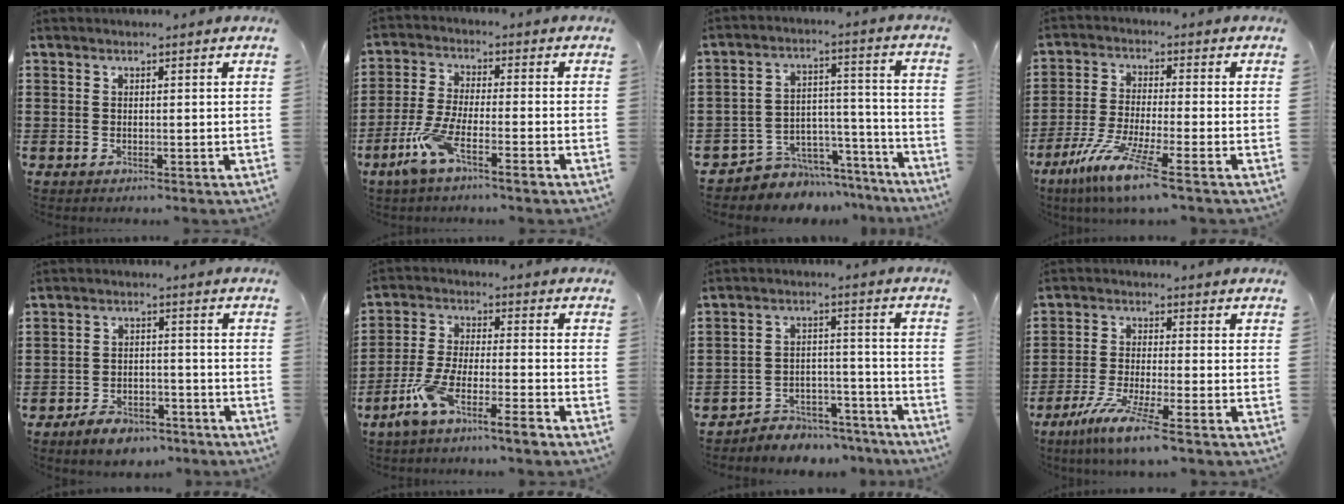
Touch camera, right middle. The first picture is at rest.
{"total": 7.2, "force": [-4.4, 1.3, 5.5], "torque": [-0.129, -0.013, -0.086]}
{"total": 5.8, "force": [-5.1, 2.7, -0.3], "torque": [-0.001, 0.016, -0.100]}
{"total": 8.3, "force": [-5.9, 0.0, 5.9], "torque": [-0.128, -0.019, -0.114]}
{"total": 4.4, "force": [-4.0, 1.4, 1.2], "torque": [-0.020, 0.011, -0.077]}
{"total": 7.9, "force": [-6.2, 0.4, 4.9], "torque": [-0.118, -0.013, -0.124]}
{"total": 5.0, "force": [-4.9, 1.2, 0.1], "torque": [-0.003, 0.016, -0.101]}
{"total": 6.7, "force": [-4.9, 0.1, 4.6], "torque": [-0.099, -0.016, -0.093]}